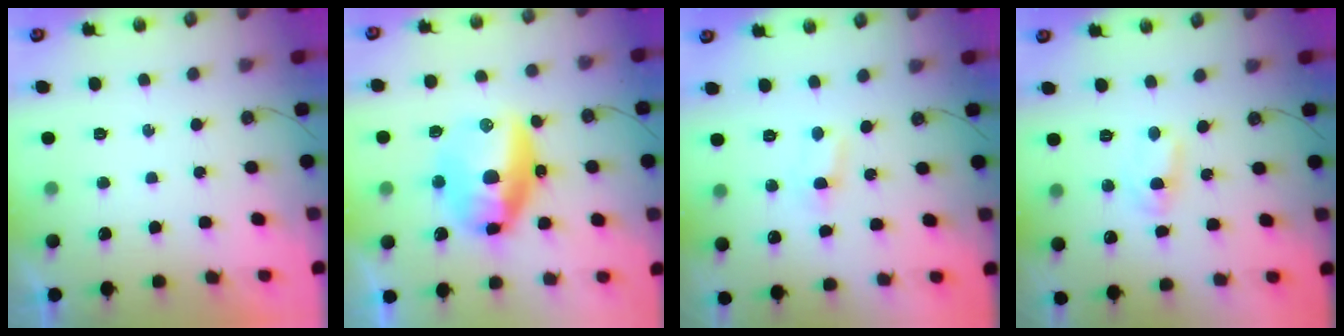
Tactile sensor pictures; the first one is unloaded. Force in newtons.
{"total": 15.2, "press": 15.1, "slide": 1.6}
{"total": 1.4, "press": 1.4, "slide": 0.3}
{"total": 2.8, "press": 2.8, "slide": 0.3}